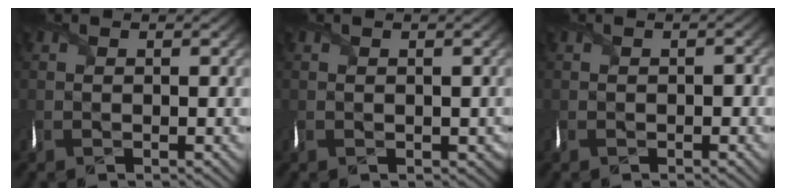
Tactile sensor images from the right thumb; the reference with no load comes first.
{"total": 1.0, "force": [0.1, 1.0, 0.2], "torque": [-0.006, -0.005, 0.001]}
{"total": 1.0, "force": [-0.4, 0.7, 0.6], "torque": [-0.010, -0.004, -0.007]}